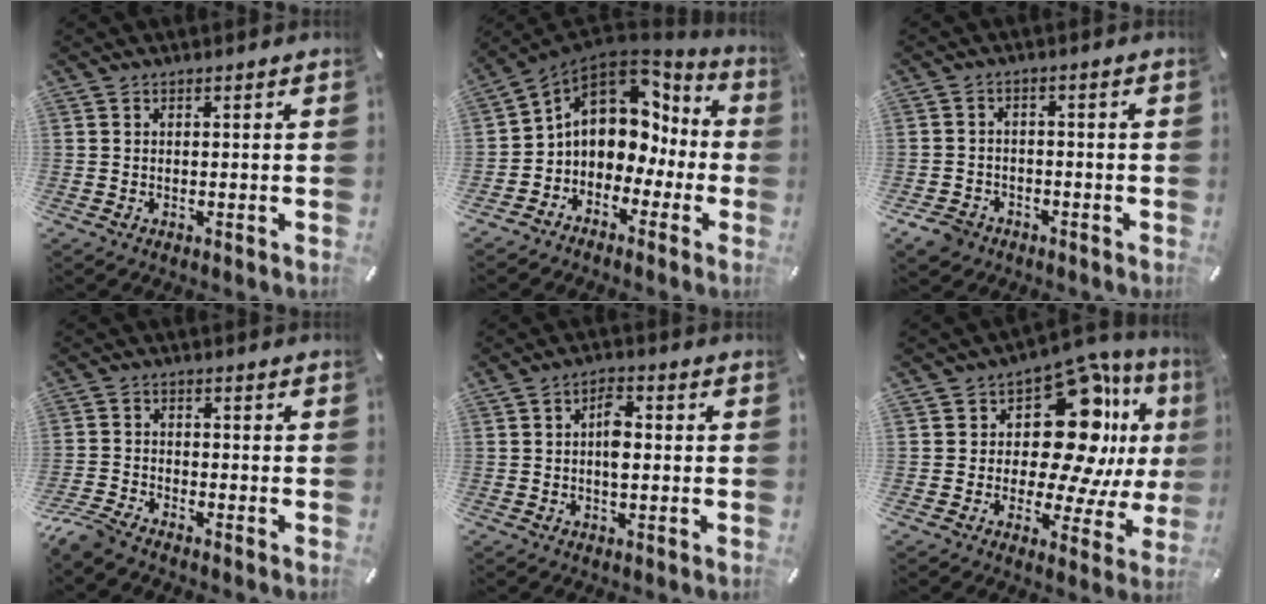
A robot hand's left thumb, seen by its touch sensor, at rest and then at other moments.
{"total": 11.6, "force": [2.6, 9.7, 5.9], "torque": [-0.101, -0.016, 0.051]}
{"total": 4.6, "force": [-3.1, 3.1, 1.3], "torque": [-0.030, 0.016, -0.061]}
{"total": 4.9, "force": [-4.5, 1.1, 1.9], "torque": [-0.061, 0.003, -0.093]}
{"total": 5.0, "force": [-0.1, 2.5, 4.3], "torque": [-0.074, 0.001, -0.007]}
{"total": 19.6, "force": [7.0, 11.7, 14.1], "torque": [-0.204, -0.059, 0.116]}